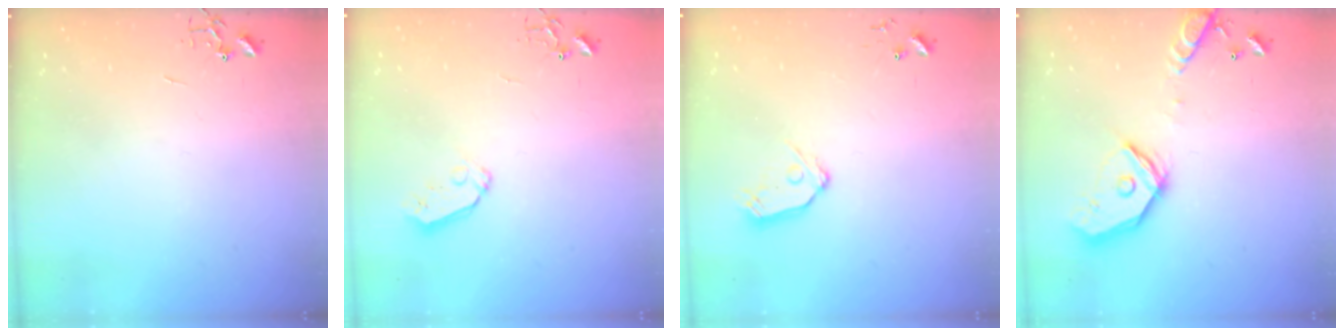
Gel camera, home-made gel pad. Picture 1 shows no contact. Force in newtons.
{"total": 6.1, "press": 6.0, "slide": 0.4}
{"total": 8.0, "press": 8.0, "slide": 0.5}
{"total": 17.6, "press": 17.4, "slide": 2.7}